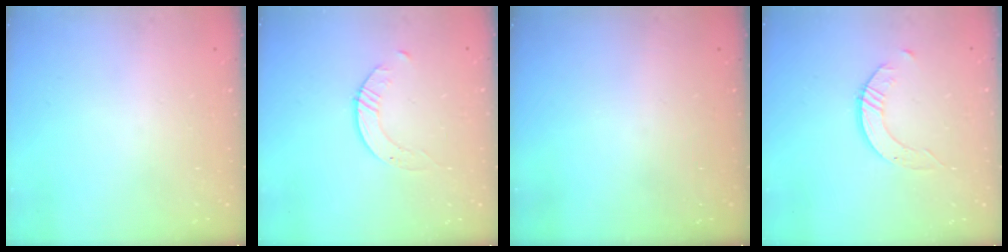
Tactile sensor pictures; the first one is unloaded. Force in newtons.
{"total": 1.7, "press": 1.7, "slide": 0.2}
{"total": 0.0}
{"total": 2.4, "press": 2.4, "slide": 0.3}